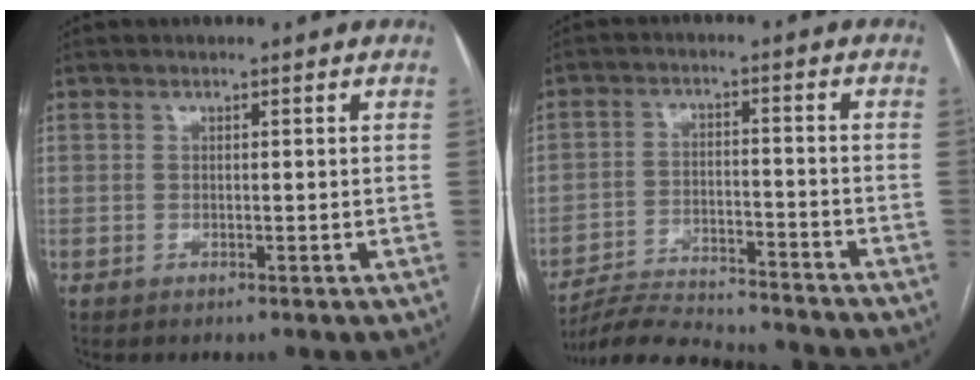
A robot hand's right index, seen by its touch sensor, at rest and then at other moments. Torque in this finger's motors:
{"motor_torque": [-1.18, -0.97, -0.54, -0.19]}